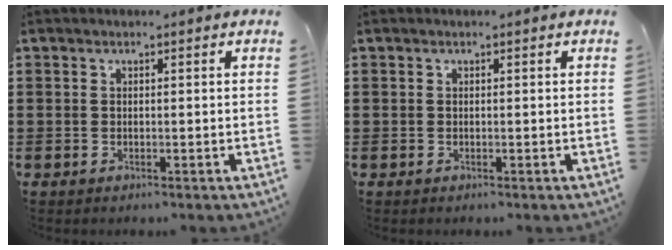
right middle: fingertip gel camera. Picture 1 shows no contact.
{"total": 0.0}